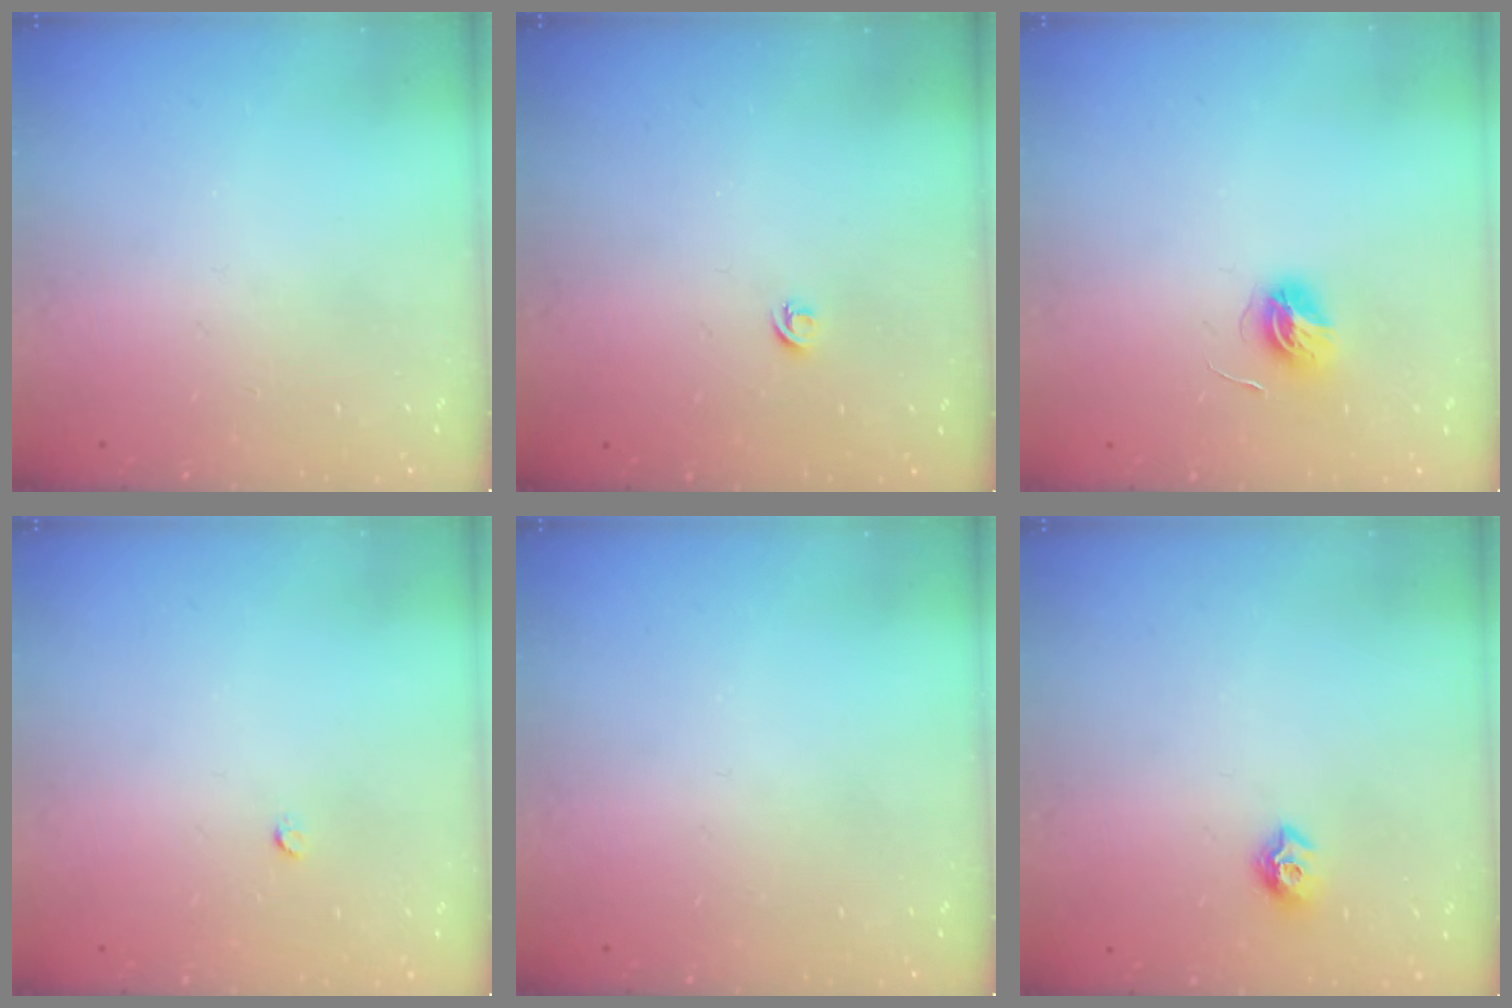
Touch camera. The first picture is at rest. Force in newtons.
{"total": 3.6, "press": 3.6, "slide": 0.5}
{"total": 5.6, "press": 5.6, "slide": 0.6}
{"total": 2.2, "press": 2.2, "slide": 0.3}
{"total": 0.0}
{"total": 7.9, "press": 7.8, "slide": 0.7}